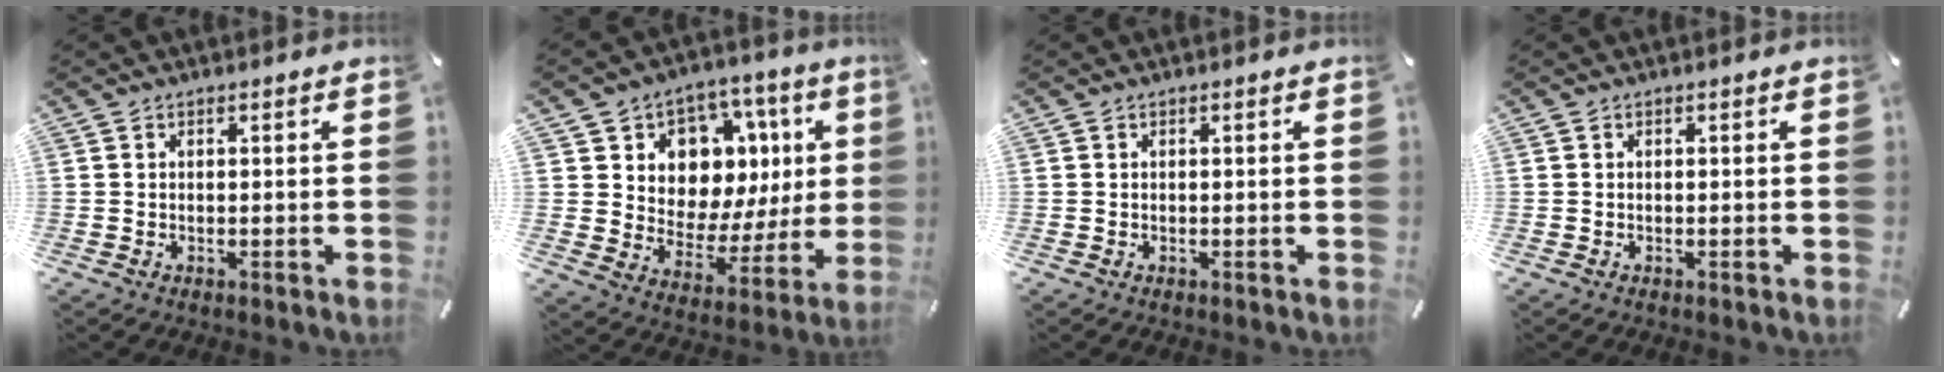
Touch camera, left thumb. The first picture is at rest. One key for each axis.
{"total": 10.7, "fx": 4.7, "fy": 8.8, "fz": 4.0, "tx": -0.052, "ty": -0.062, "tz": 0.087}
{"total": 0.0}
{"total": 0.0}